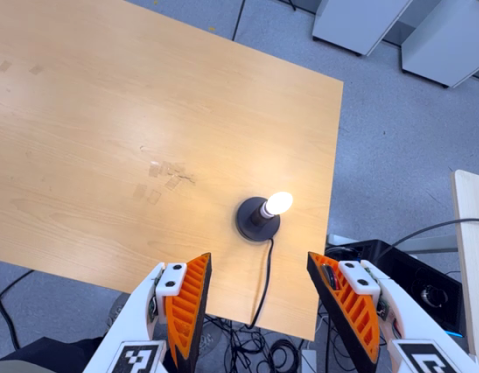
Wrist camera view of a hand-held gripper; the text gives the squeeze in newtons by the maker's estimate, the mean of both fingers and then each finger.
{"total": 0.0}